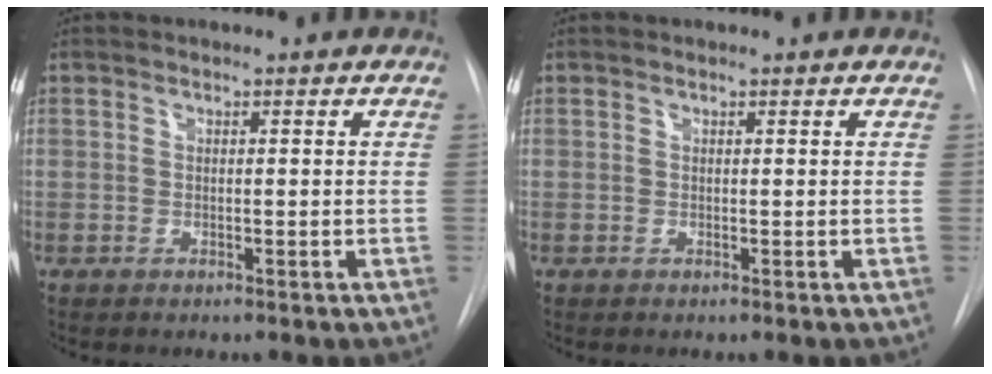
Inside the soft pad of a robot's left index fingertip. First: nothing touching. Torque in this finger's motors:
{"motor_torque": [0.24, -0.09, 0.03, 0.01]}